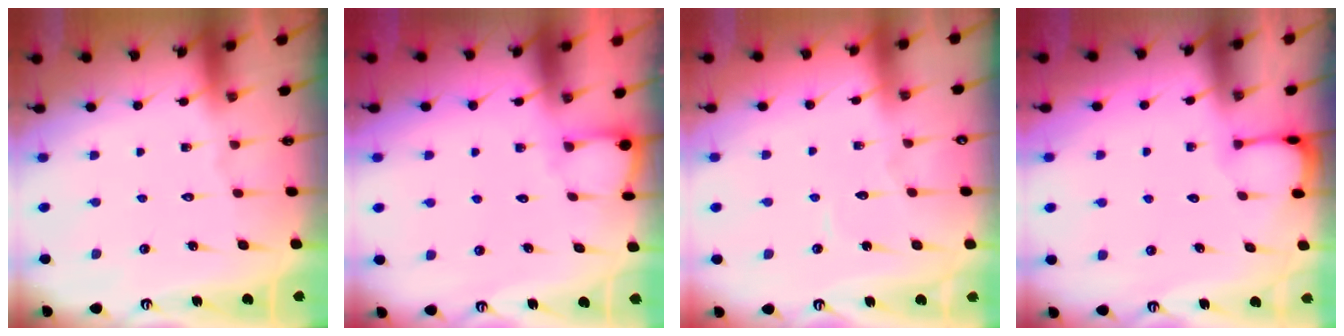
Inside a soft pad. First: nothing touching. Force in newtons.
{"total": 2.8, "press": 2.8, "slide": 0.2}
{"total": 3.1, "press": 3.1, "slide": 0.3}
{"total": 1.9, "press": 1.9, "slide": 0.2}